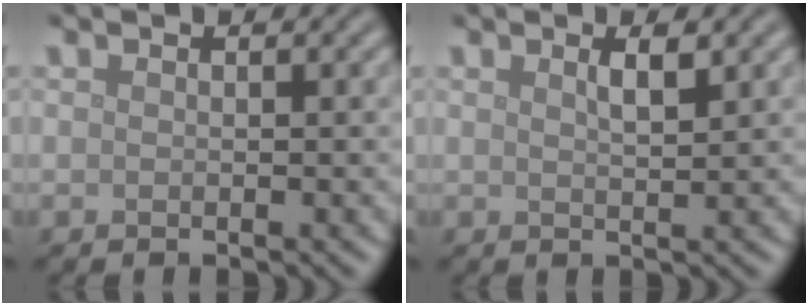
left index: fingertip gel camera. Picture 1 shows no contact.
{"total": 1.6, "force": [1.0, 0.3, 1.3], "torque": [-0.022, 0.003, 0.015]}